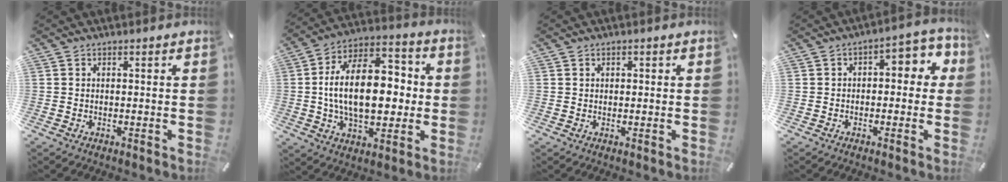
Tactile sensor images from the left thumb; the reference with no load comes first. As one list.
[{"total": 20.8, "force": [0.0, 12.4, 16.7], "torque": [-0.293, 0.005, -0.007]}, {"total": 0.9, "force": [0.2, 0.7, 0.4], "torque": [-0.008, 0.005, 0.004]}, {"total": 5.8, "force": [0.5, 3.5, 4.6], "torque": [-0.057, -0.002, -0.002]}]